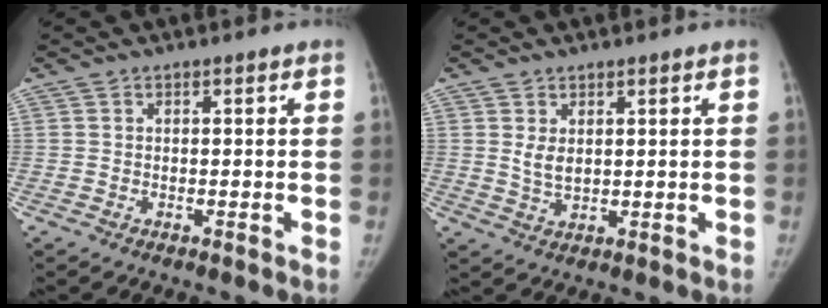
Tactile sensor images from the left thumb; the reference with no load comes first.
{"total": 3.2, "force": [1.4, 1.7, 2.2], "torque": [-0.036, -0.017, 0.033]}